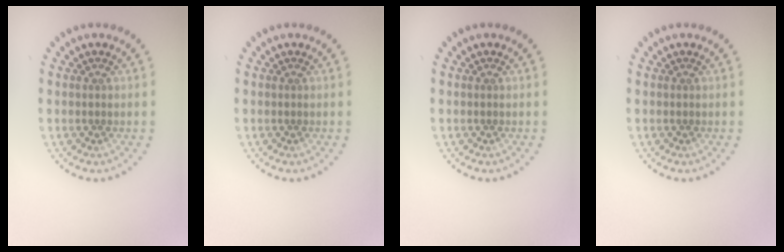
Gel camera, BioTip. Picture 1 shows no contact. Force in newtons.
{"total": 0.0}
{"total": 0.0}
{"total": 0.0}